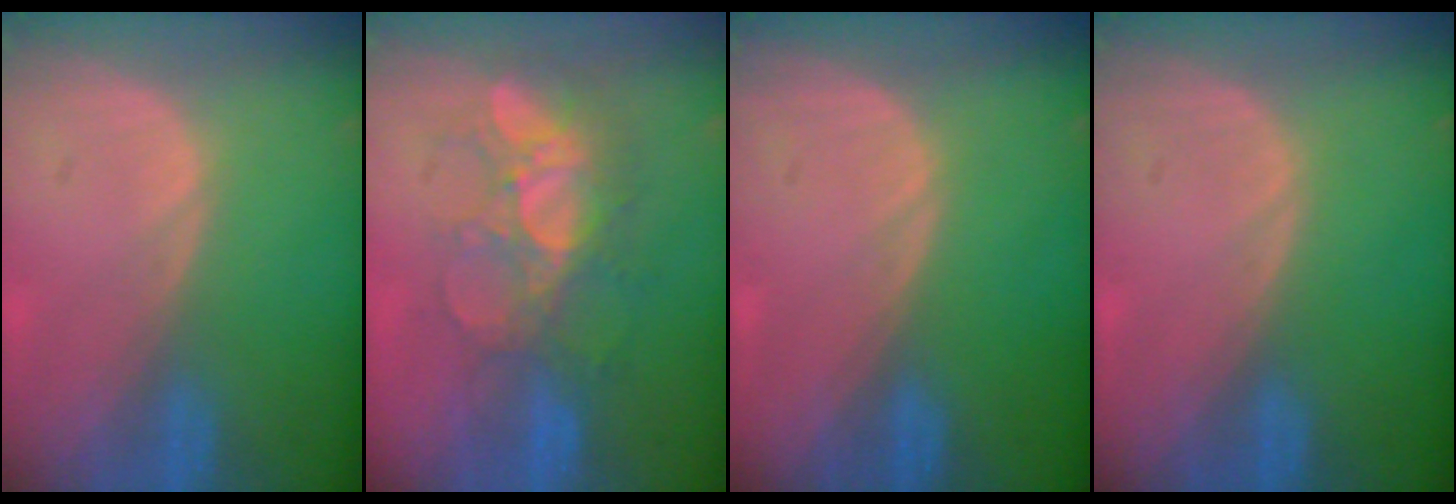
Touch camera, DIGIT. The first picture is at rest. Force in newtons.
{"total": 8.3, "press": 7.7, "slide": 3.1}
{"total": 0.0}
{"total": 0.0}